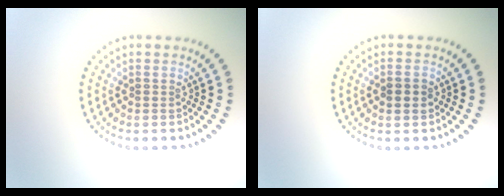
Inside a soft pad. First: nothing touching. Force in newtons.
{"total": 1.5, "press": 1.5, "slide": 0.2}